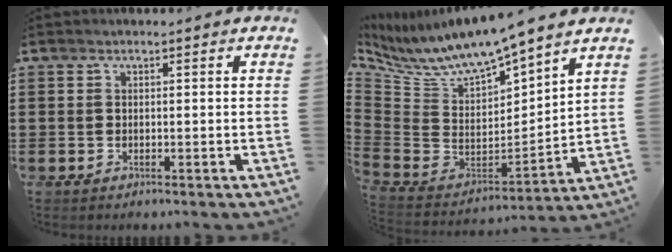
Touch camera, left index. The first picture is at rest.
{"total": 7.6, "force": [6.9, 0.6, 3.1], "torque": [-0.097, -0.062, 0.117]}